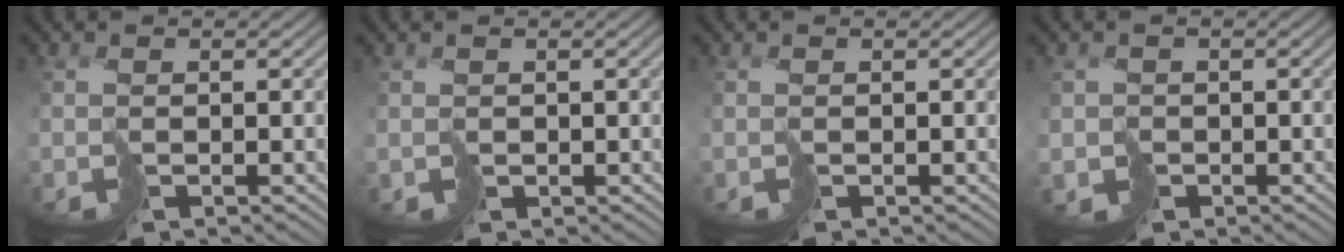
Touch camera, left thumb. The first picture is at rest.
{"total": 0.5, "force": [0.2, 0.4, -0.3], "torque": [0.003, -0.005, 0.005]}
{"total": 0.0}
{"total": 1.8, "force": [-0.8, 1.6, 0.1], "torque": [-0.005, -0.004, -0.020]}